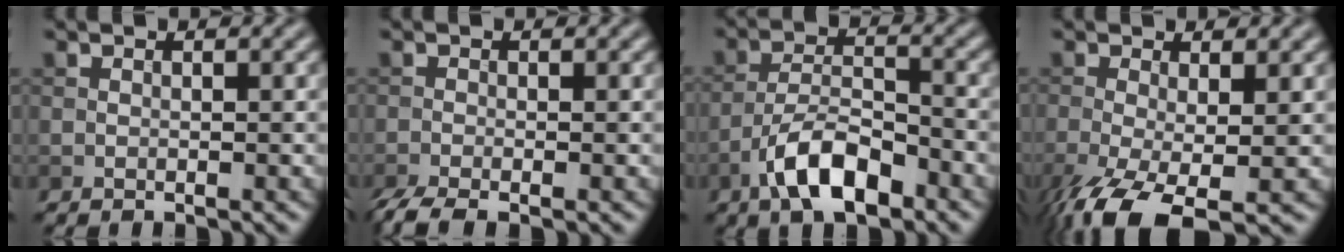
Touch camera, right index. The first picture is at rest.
{"total": 3.3, "force": [-2.4, 0.7, 2.1], "torque": [-0.043, -0.011, -0.052]}
{"total": 6.5, "force": [-3.8, 2.6, 4.6], "torque": [-0.081, 0.005, -0.074]}
{"total": 7.5, "force": [-3.7, 2.6, 5.9], "torque": [-0.134, -0.029, -0.063]}